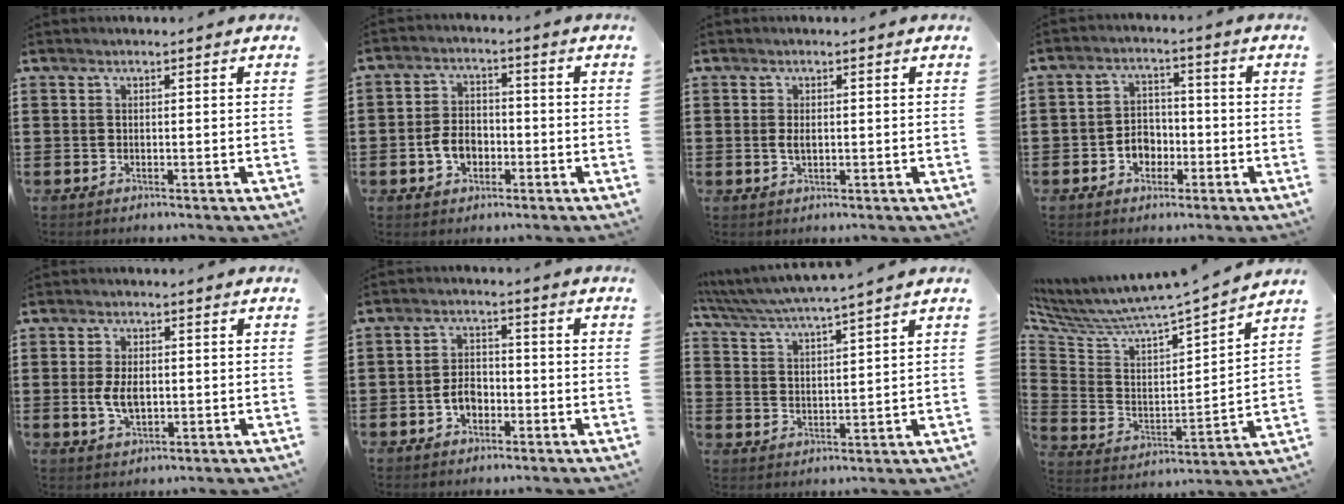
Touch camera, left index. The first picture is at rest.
{"total": 4.8, "force": [-1.7, 3.2, 3.1], "torque": [-0.073, 0.003, -0.036]}
{"total": 1.7, "force": [0.0, 0.8, 1.5], "torque": [-0.038, -0.001, -0.002]}
{"total": 4.2, "force": [-1.9, 3.2, 1.9], "torque": [-0.042, 0.008, -0.039]}
{"total": 4.7, "force": [-0.1, 2.5, 3.9], "torque": [-0.089, 0.001, -0.006]}
{"total": 3.7, "force": [-1.4, 2.5, 2.4], "torque": [-0.054, 0.002, -0.030]}
{"total": 4.0, "force": [3.7, -0.6, 1.5], "torque": [-0.046, -0.026, 0.058]}
{"total": 4.4, "force": [4.2, 0.3, 1.4], "torque": [-0.056, -0.055, 0.061]}